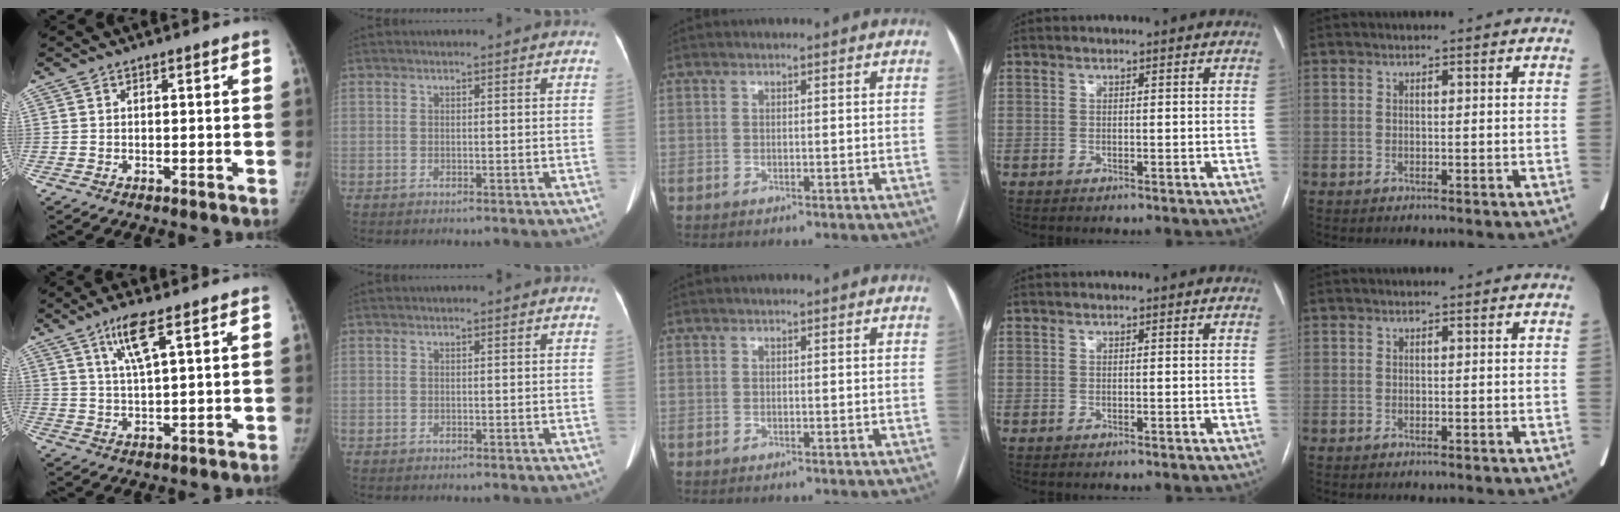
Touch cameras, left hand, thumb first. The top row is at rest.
{"thumb": {"total": 6.4, "force": [3.4, 0.8, 5.4], "torque": [-0.113, -0.018, 0.071]}}